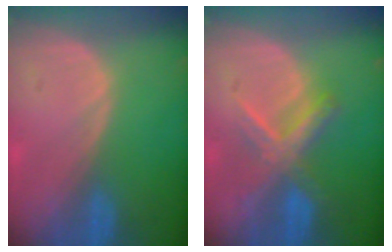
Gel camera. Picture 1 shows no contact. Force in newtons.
{"total": 6.3, "press": 6.2, "slide": 1.4}